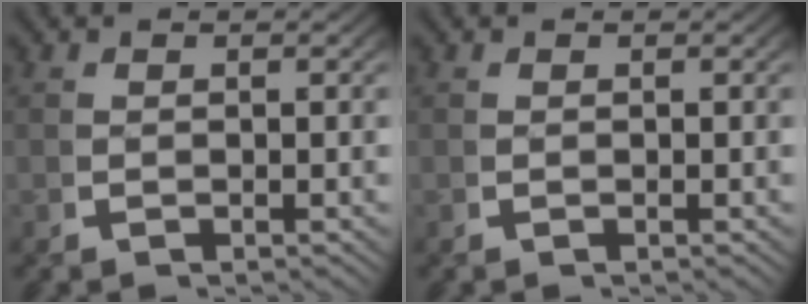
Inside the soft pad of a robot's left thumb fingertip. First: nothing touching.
{"total": 0.0}